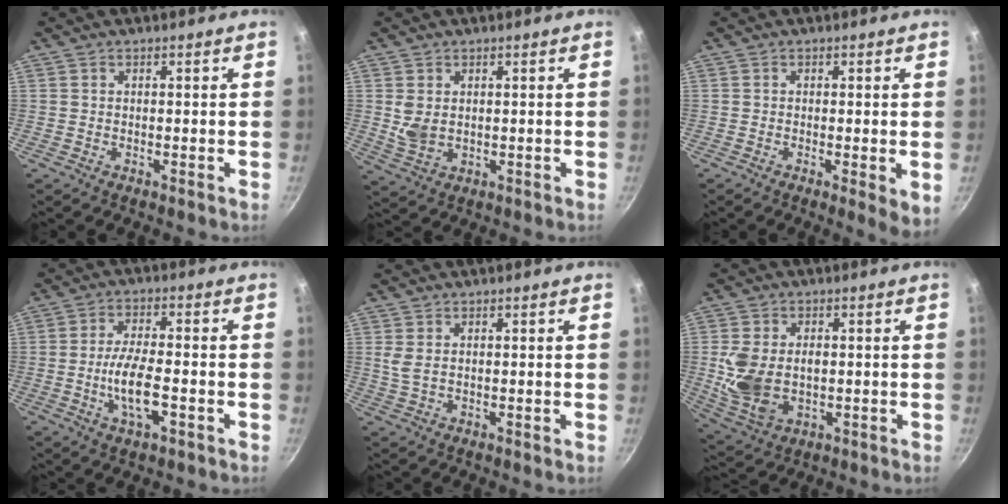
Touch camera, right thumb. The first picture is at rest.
{"total": 4.1, "force": [0.6, 2.8, 3.0], "torque": [-0.058, -0.007, 0.023]}
{"total": 3.7, "force": [-0.7, 0.8, 3.6], "torque": [-0.058, -0.013, -0.014]}
{"total": 8.0, "force": [-2.2, 2.9, 7.1], "torque": [-0.138, 0.009, -0.039]}
{"total": 2.1, "force": [0.7, 1.0, 1.7], "torque": [-0.041, 0.001, 0.020]}
{"total": 11.1, "force": [-0.2, 7.3, 8.3], "torque": [-0.163, 0.000, 0.014]}